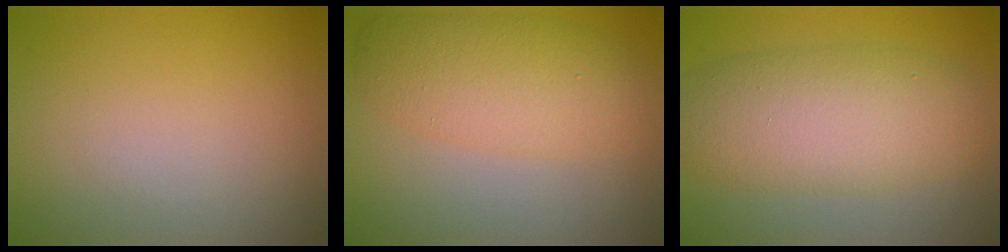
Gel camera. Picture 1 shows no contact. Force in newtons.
{"total": 5.5, "press": 5.5, "slide": 0.1}
{"total": 7.4, "press": 7.4, "slide": 0.0}